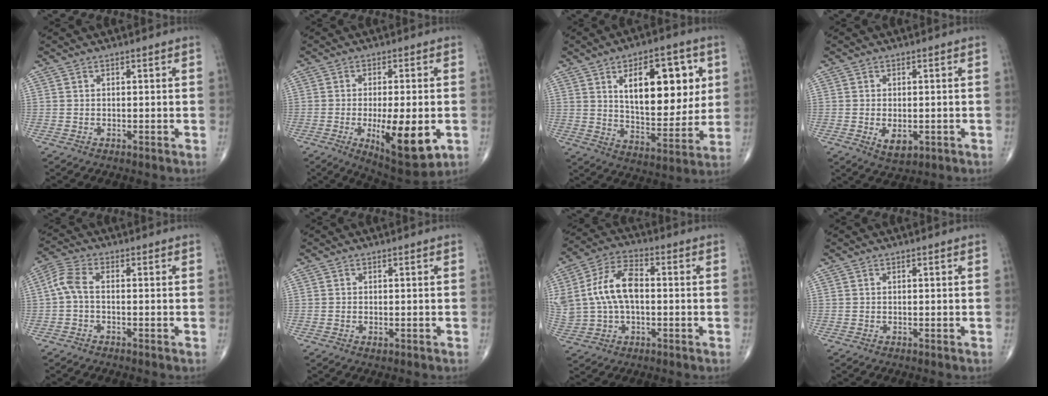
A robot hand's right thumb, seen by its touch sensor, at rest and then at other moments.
{"total": 13.6, "force": [-3.4, 4.4, 12.4], "torque": [-0.183, -0.016, -0.042]}
{"total": 19.5, "force": [5.5, 9.7, 16.0], "torque": [-0.183, -0.024, 0.090]}
{"total": 4.1, "force": [-1.0, 2.3, 3.2], "torque": [-0.046, -0.006, -0.007]}
{"total": 4.5, "force": [-0.6, 2.1, 3.9], "torque": [-0.096, 0.016, -0.022]}
{"total": 0.7, "force": [-0.3, 0.3, 0.6], "torque": [-0.009, 0.000, -0.003]}
{"total": 14.2, "force": [1.0, 8.4, 11.4], "torque": [-0.233, 0.028, 0.019]}
{"total": 0.0}